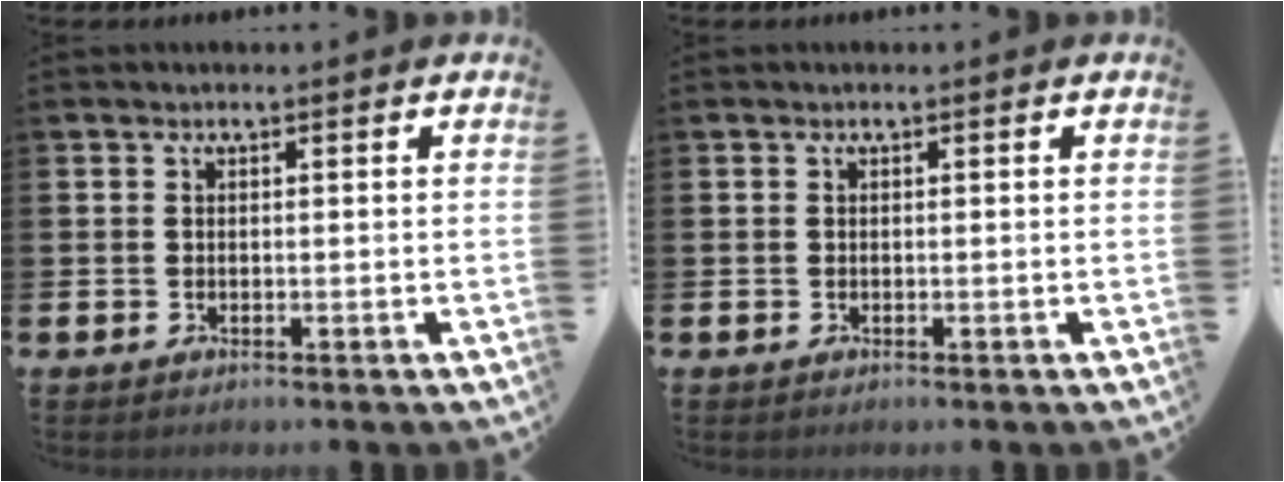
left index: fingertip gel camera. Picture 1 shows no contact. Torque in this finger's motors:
{"motor_torque": [0.00, 0.00, 0.00, -0.01]}